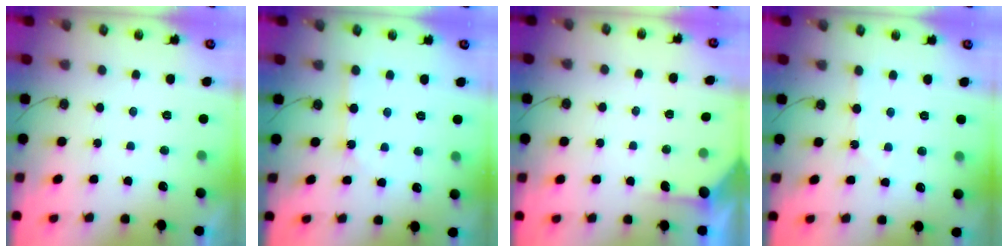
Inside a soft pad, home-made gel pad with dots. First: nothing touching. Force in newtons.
{"total": 2.5, "press": 2.5, "slide": 0.3}
{"total": 1.9, "press": 1.9, "slide": 0.3}
{"total": 2.4, "press": 2.3, "slide": 0.3}